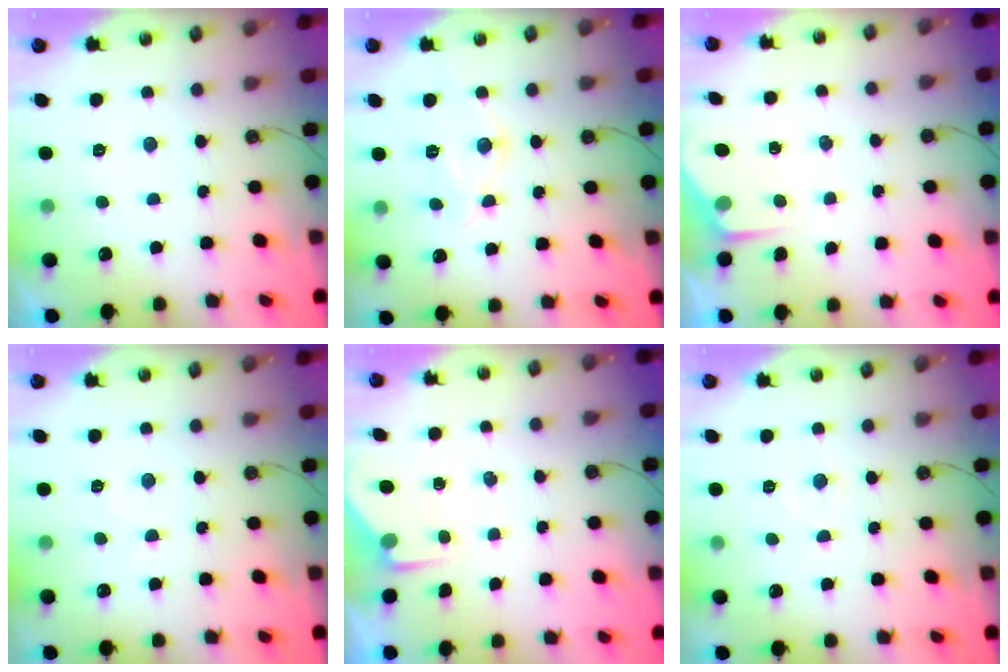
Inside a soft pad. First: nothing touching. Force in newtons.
{"total": 12.4, "press": 12.3, "slide": 1.2}
{"total": 2.3, "press": 2.3, "slide": 0.3}
{"total": 2.5, "press": 2.5, "slide": 0.4}
{"total": 2.7, "press": 2.6, "slide": 0.4}
{"total": 3.8, "press": 3.8, "slide": 0.5}